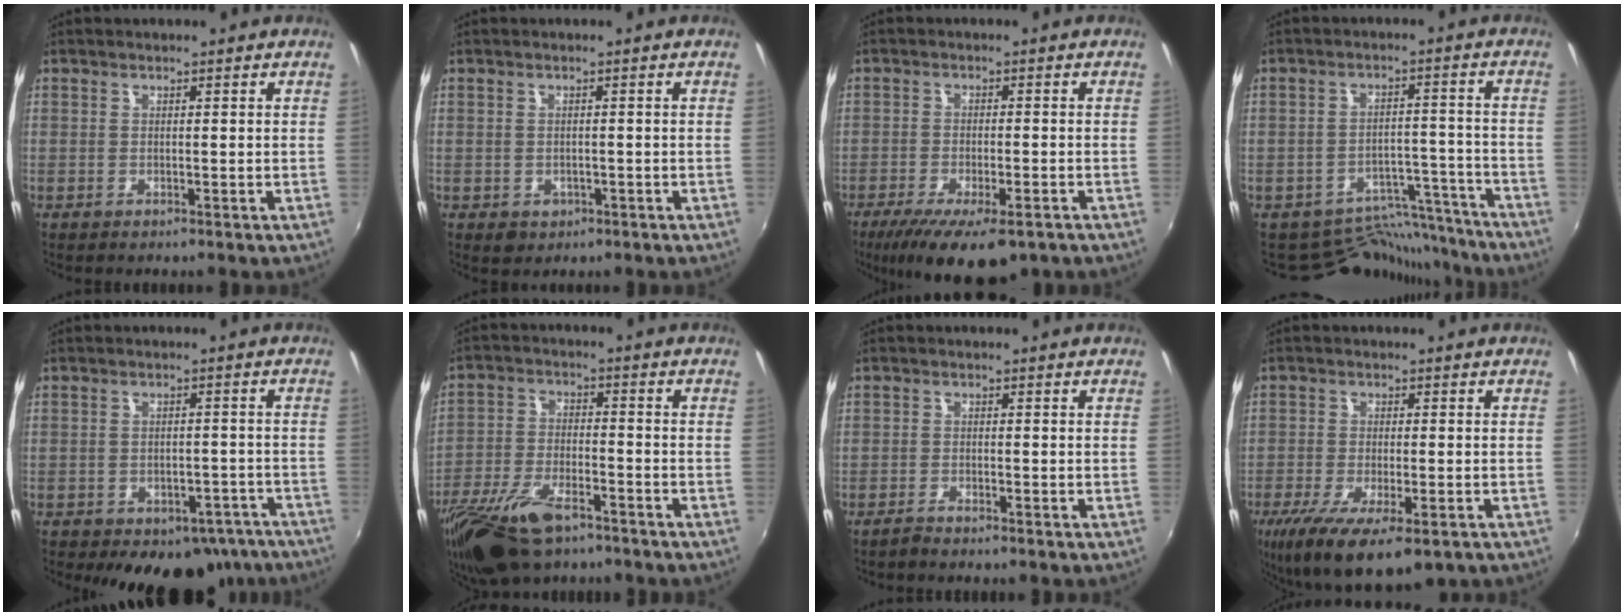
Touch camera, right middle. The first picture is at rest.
{"total": 2.5, "force": [-0.8, 2.1, 1.0], "torque": [-0.022, -0.004, -0.006]}
{"total": 12.3, "force": [-8.4, 3.7, 8.2], "torque": [-0.165, -0.039, -0.131]}
{"total": 10.6, "force": [-10.1, 3.3, 0.0], "torque": [0.008, 0.041, -0.135]}
{"total": 14.5, "force": [-10.4, 8.2, 5.9], "torque": [-0.101, 0.012, -0.104]}
{"total": 15.1, "force": [-10.5, 6.0, 9.0], "torque": [-0.202, -0.029, -0.194]}
{"total": 1.6, "force": [-1.5, -0.1, 0.5], "torque": [-0.019, -0.003, -0.031]}
{"total": 14.2, "force": [-8.2, 4.8, 10.6], "torque": [-0.209, -0.050, -0.126]}